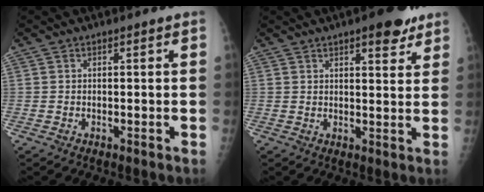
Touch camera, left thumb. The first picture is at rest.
{"total": 7.1, "force": [4.3, 2.5, 5.0], "torque": [-0.046, -0.018, 0.052]}